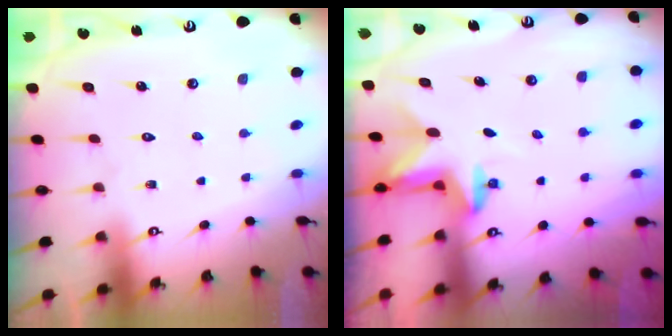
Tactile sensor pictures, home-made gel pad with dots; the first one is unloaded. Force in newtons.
{"total": 3.0, "press": 2.9, "slide": 0.7}